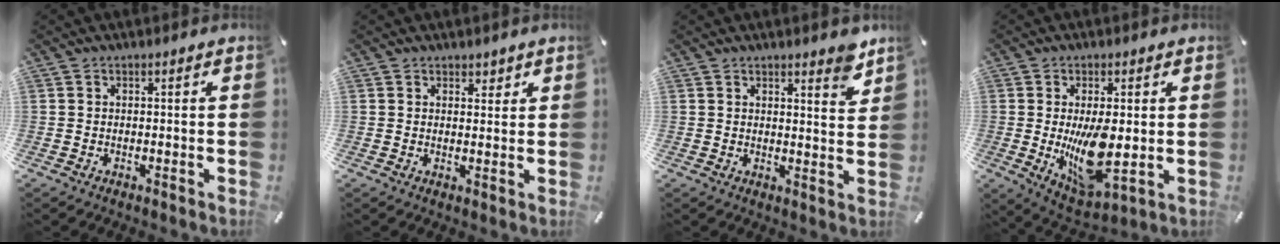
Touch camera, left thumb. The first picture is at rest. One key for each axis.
{"total": 2.3, "fx": 1.6, "fy": 1.7, "fz": 0.3, "tx": 0.008, "ty": -0.004, "tz": 0.025}
{"total": 5.0, "fx": 4.2, "fy": 1.4, "fz": 2.2, "tx": -0.022, "ty": -0.032, "tz": 0.071}
{"total": 13.0, "fx": 0.2, "fy": 6.0, "fz": 11.6, "tx": -0.200, "ty": -0.034, "tz": 0.006}